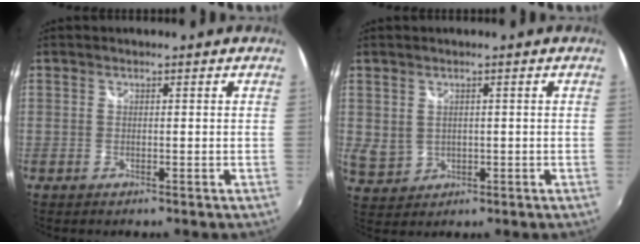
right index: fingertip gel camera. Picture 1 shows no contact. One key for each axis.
{"total": 4.2, "fx": 0.9, "fy": 3.6, "fz": 2.0, "tx": -0.036, "ty": -0.001, "tz": 0.031}